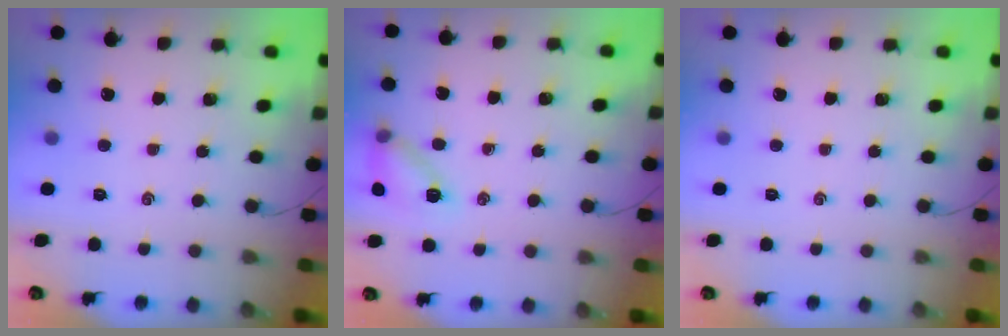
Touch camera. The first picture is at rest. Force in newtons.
{"total": 11.6, "press": 11.4, "slide": 2.2}
{"total": 0.0}